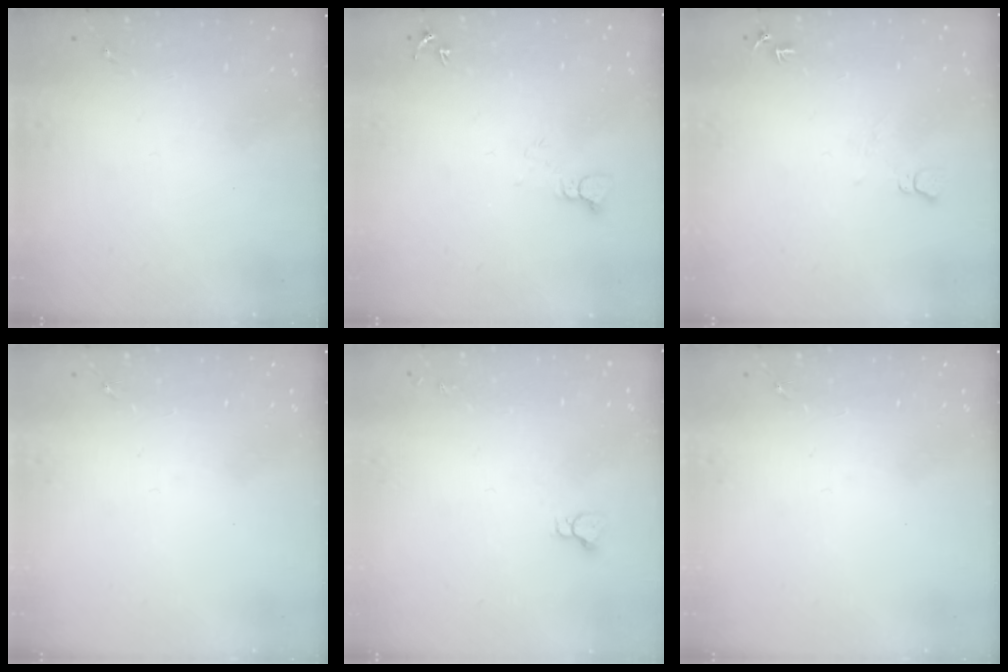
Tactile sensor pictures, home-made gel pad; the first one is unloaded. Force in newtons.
{"total": 4.2, "press": 4.1, "slide": 0.4}
{"total": 6.6, "press": 6.6, "slide": 0.7}
{"total": 0.0}
{"total": 2.9, "press": 2.9, "slide": 0.2}
{"total": 0.0}